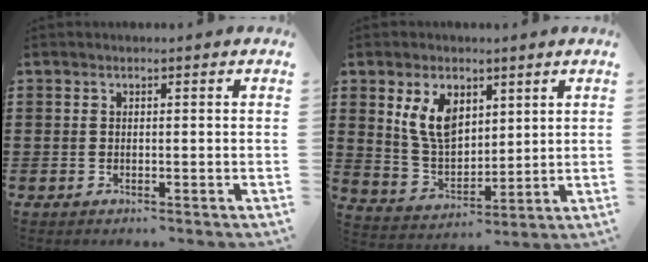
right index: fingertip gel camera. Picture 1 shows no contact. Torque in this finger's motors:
{"motor_torque": [0.79, -0.02, 0.54, 0.15]}